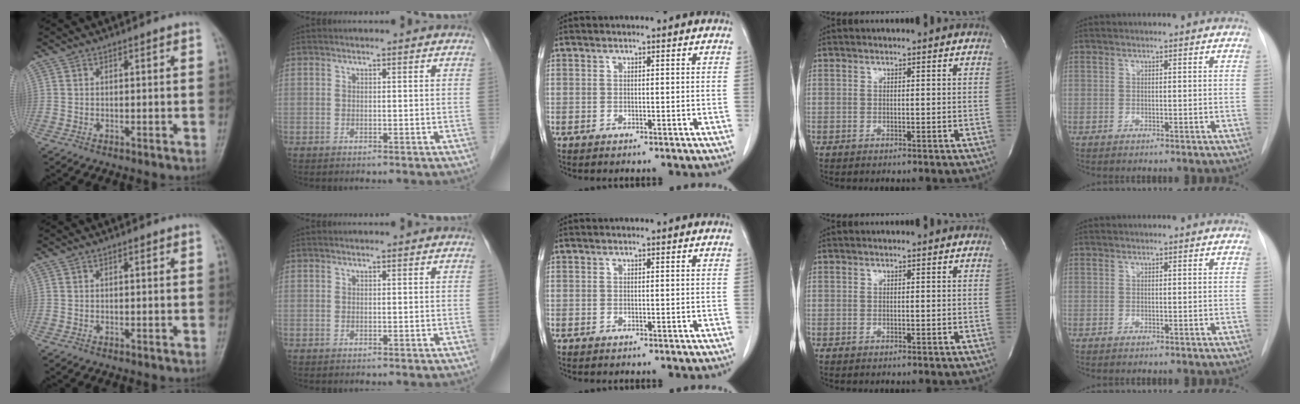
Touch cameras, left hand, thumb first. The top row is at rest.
{}